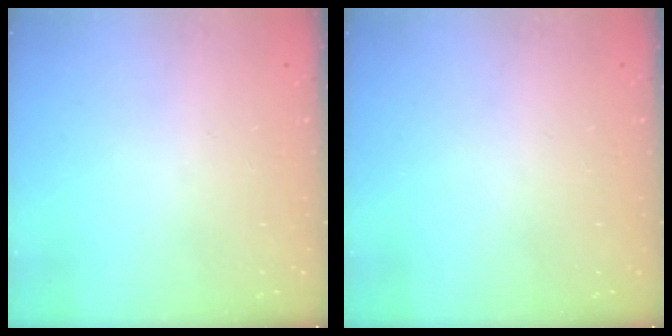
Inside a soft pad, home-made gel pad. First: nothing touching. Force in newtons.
{"total": 0.0}